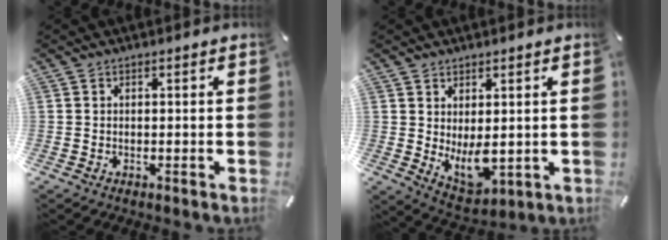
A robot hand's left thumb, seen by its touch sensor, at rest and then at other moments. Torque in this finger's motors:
{"motor_torque": [0.36, 0.43, 0.46, -0.37, 0.05]}